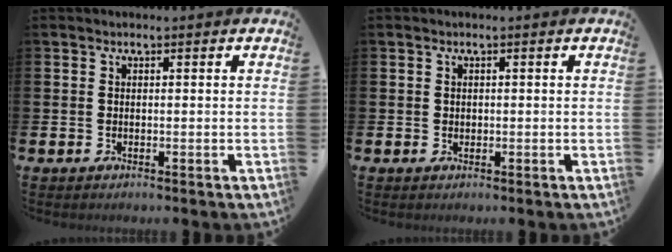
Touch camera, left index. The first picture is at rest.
{"total": 0.7, "force": [0.5, 0.6, 0.1], "torque": [0.008, 0.001, 0.005]}